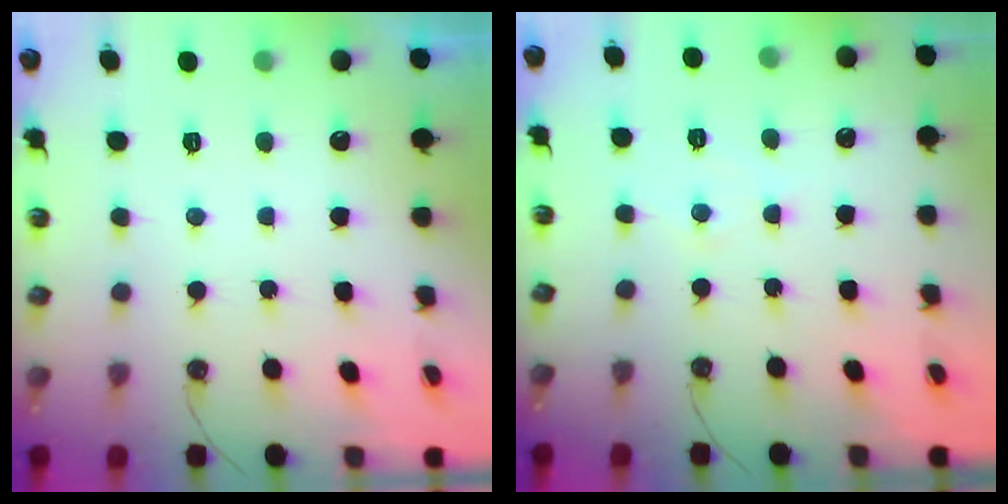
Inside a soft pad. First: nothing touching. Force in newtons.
{"total": 5.2, "press": 5.2, "slide": 0.5}